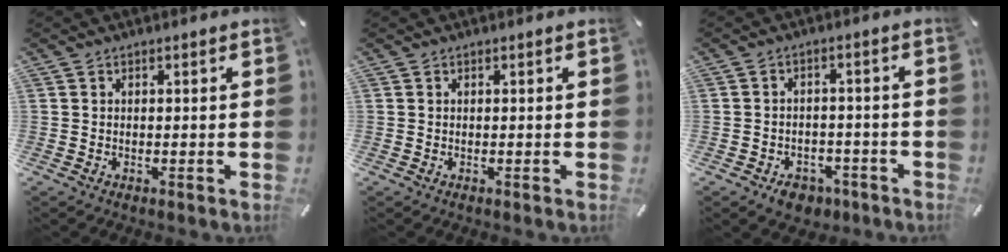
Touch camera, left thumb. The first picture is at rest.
{"total": 0.0}
{"total": 5.5, "force": [-3.3, 3.8, 2.3], "torque": [-0.036, 0.020, -0.057]}